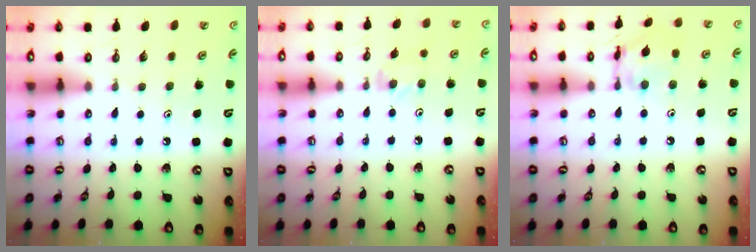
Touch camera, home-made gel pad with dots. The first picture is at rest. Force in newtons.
{"total": 3.9, "press": 3.9, "slide": 0.6}
{"total": 11.6, "press": 11.6, "slide": 0.9}